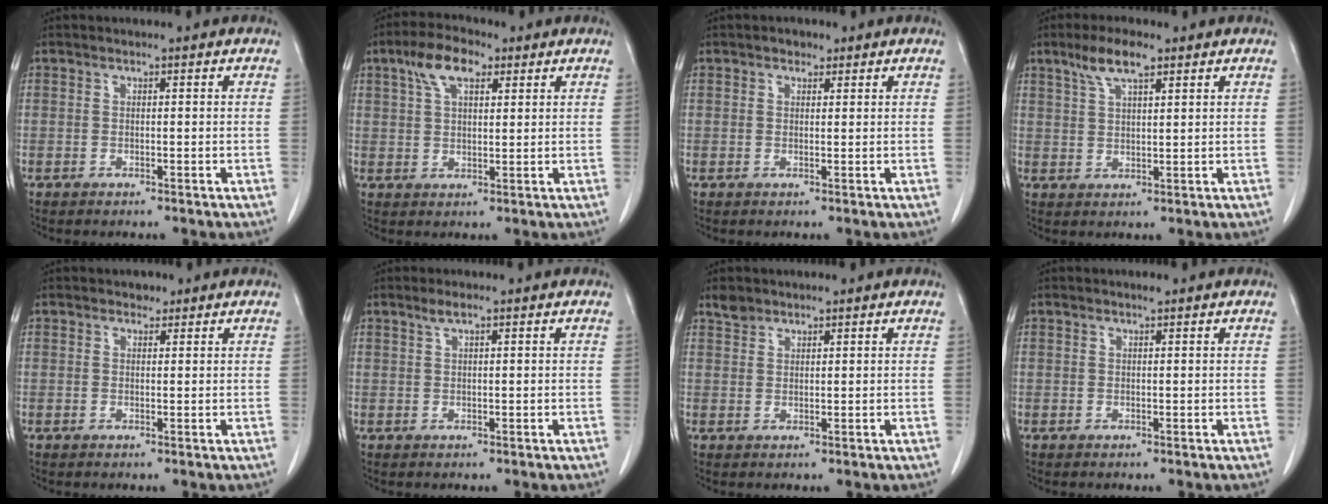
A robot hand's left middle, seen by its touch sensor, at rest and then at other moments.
{"total": 6.9, "force": [3.7, 2.9, 5.0], "torque": [-0.100, 0.019, 0.067]}
{"total": 1.5, "force": [1.0, 1.0, 0.5], "torque": [-0.010, 0.002, 0.013]}
{"total": 5.6, "force": [3.8, 1.3, 4.0], "torque": [-0.085, 0.010, 0.072]}
{"total": 1.2, "force": [0.9, 0.8, 0.2], "torque": [-0.001, -0.002, 0.011]}
{"total": 1.5, "force": [1.1, 0.1, 1.0], "torque": [-0.024, 0.004, 0.023]}
{"total": 2.0, "force": [1.7, 1.0, 0.2], "torque": [-0.008, 0.007, 0.032]}
{"total": 0.7, "force": [0.6, 0.1, 0.4], "torque": [-0.012, 0.002, 0.012]}